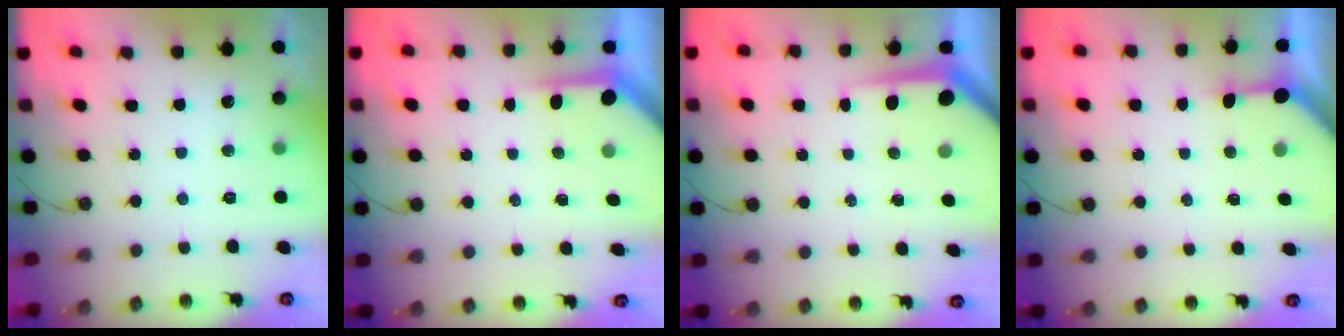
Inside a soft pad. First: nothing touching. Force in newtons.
{"total": 3.7, "press": 3.7, "slide": 0.3}
{"total": 5.6, "press": 5.6, "slide": 0.4}
{"total": 3.2, "press": 3.2, "slide": 0.3}